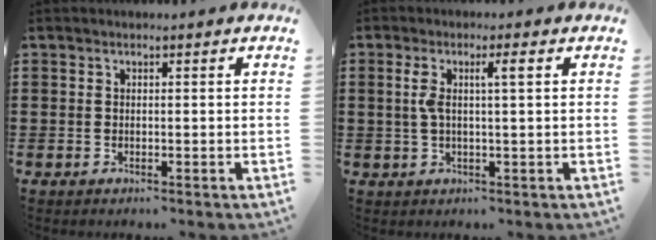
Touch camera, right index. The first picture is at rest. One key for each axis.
{"total": 3.9, "fx": 0.9, "fy": 0.4, "fz": 3.8, "tx": -0.072, "ty": 0.002, "tz": 0.011}